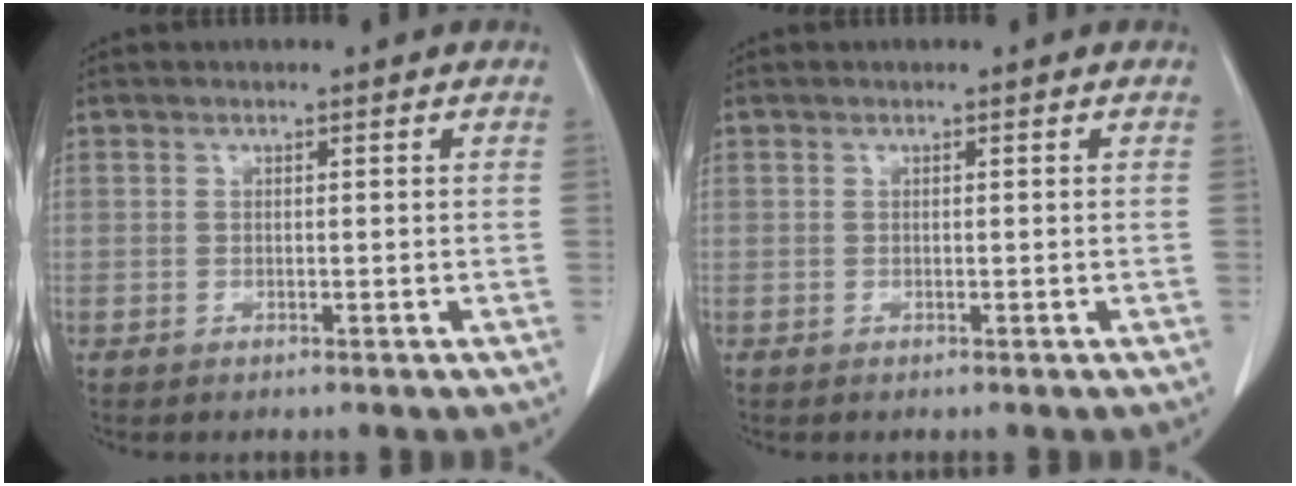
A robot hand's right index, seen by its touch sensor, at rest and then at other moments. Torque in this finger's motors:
{"motor_torque": [0.00, 0.00, 0.01, 0.01]}